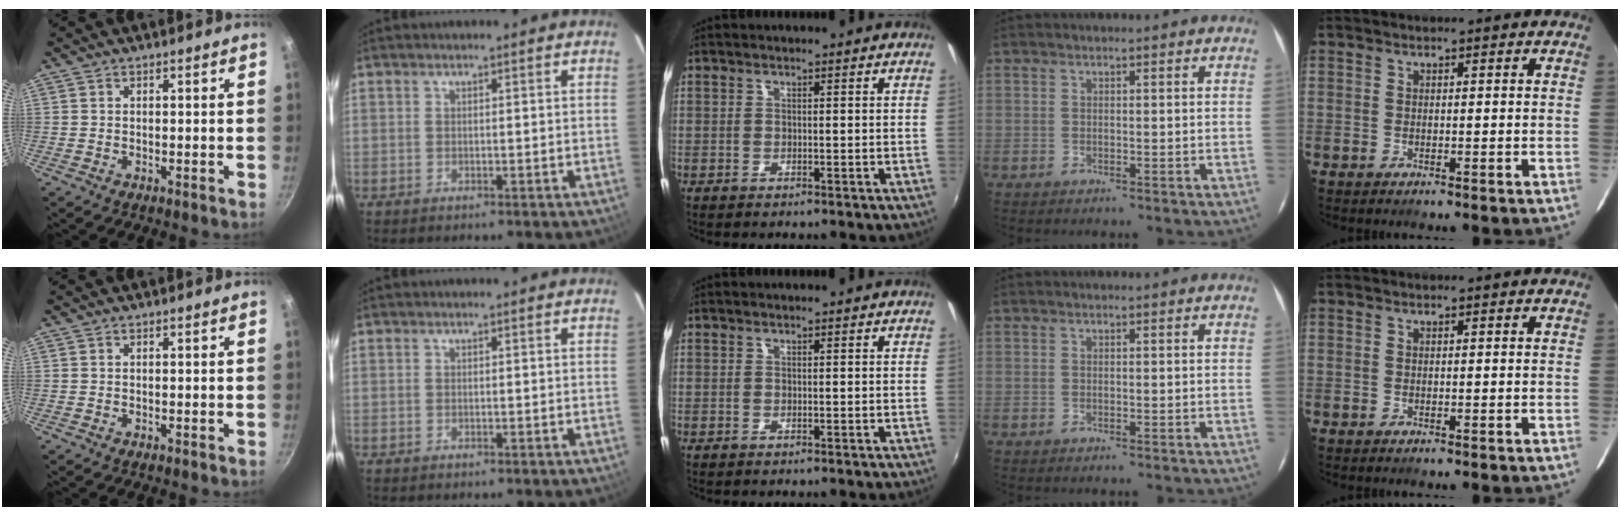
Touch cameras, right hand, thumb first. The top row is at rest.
{}